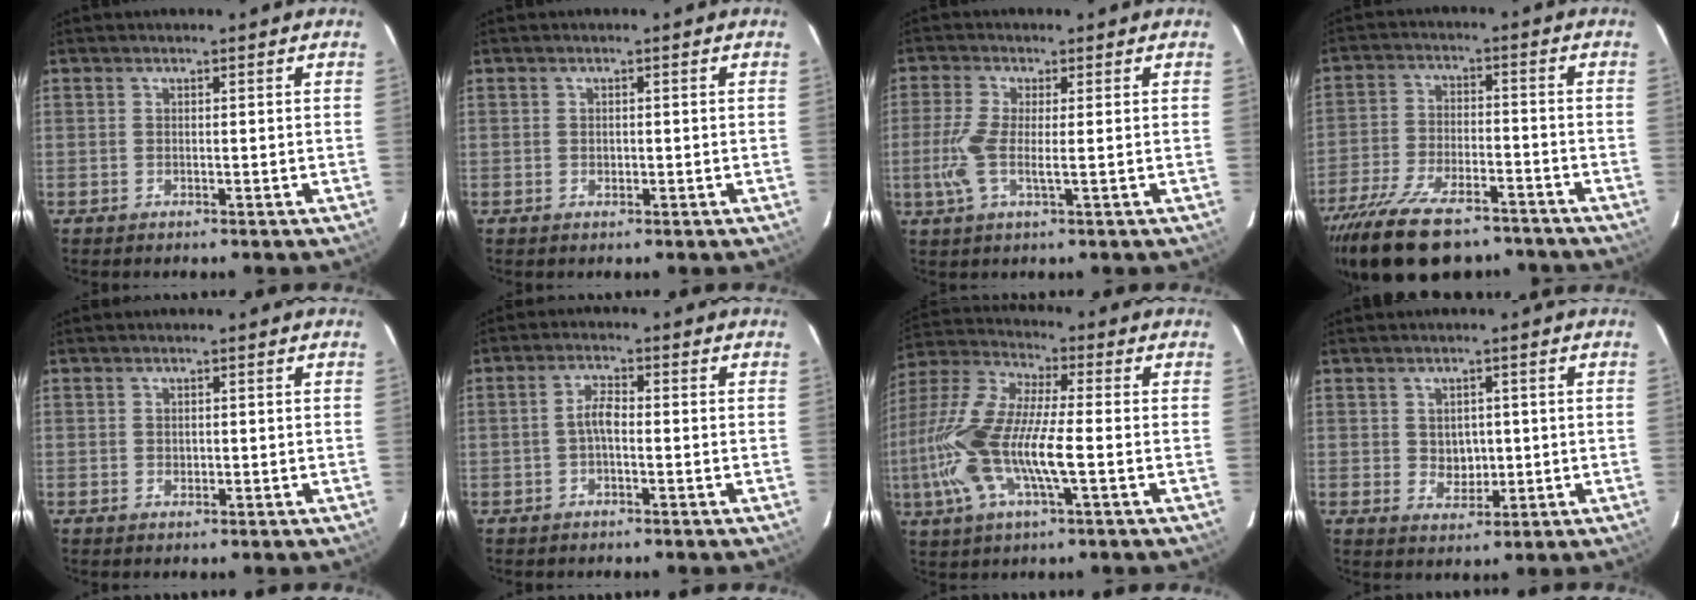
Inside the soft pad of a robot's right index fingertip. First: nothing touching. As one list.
[{"total": 0.8, "force": [-0.1, 0.8, 0.2], "torque": [-0.002, 0.001, 0.000]}, {"total": 6.1, "force": [-0.6, 1.2, 6.0], "torque": [-0.140, -0.002, -0.015]}, {"total": 19.6, "force": [-15.1, 7.7, 9.8], "torque": [-0.208, -0.029, -0.243]}, {"total": 0.9, "force": [0.0, 0.9, 0.2], "torque": [-0.001, 0.001, 0.002]}, {"total": 2.7, "force": [-0.8, 0.9, 2.4], "torque": [-0.052, 0.010, -0.016]}, {"total": 18.4, "force": [-3.4, 4.9, 17.4], "torque": [-0.365, -0.004, -0.073]}, {"total": 4.0, "force": [0.2, 3.6, 1.9], "torque": [-0.029, 0.001, 0.011]}]